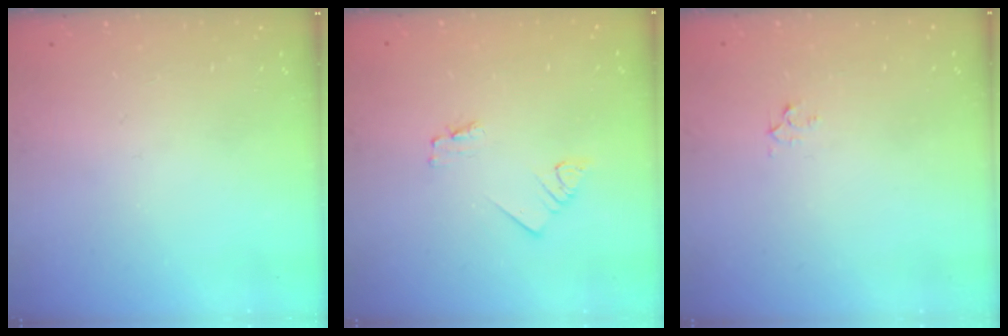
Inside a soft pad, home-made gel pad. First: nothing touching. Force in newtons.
{"total": 1.6, "press": 1.6, "slide": 0.1}
{"total": 2.3, "press": 2.3, "slide": 0.2}